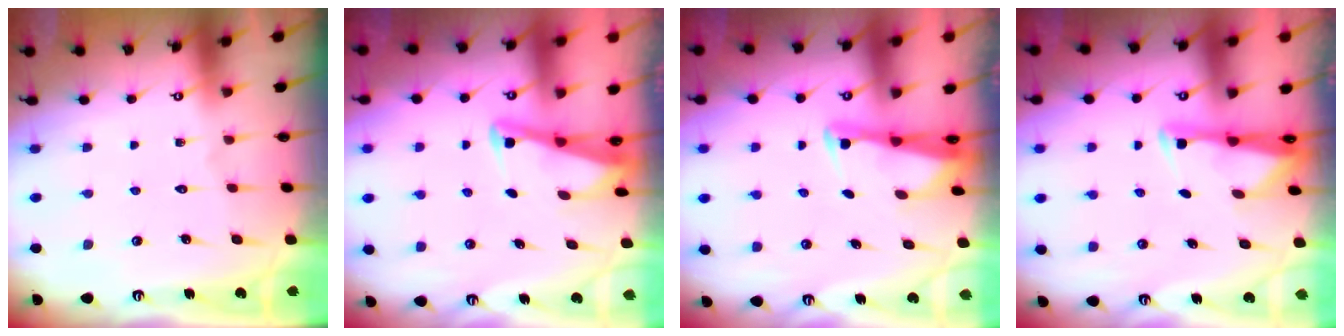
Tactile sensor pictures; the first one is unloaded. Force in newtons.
{"total": 2.8, "press": 2.8, "slide": 0.3}
{"total": 2.8, "press": 2.7, "slide": 0.6}
{"total": 2.6, "press": 2.6, "slide": 0.4}